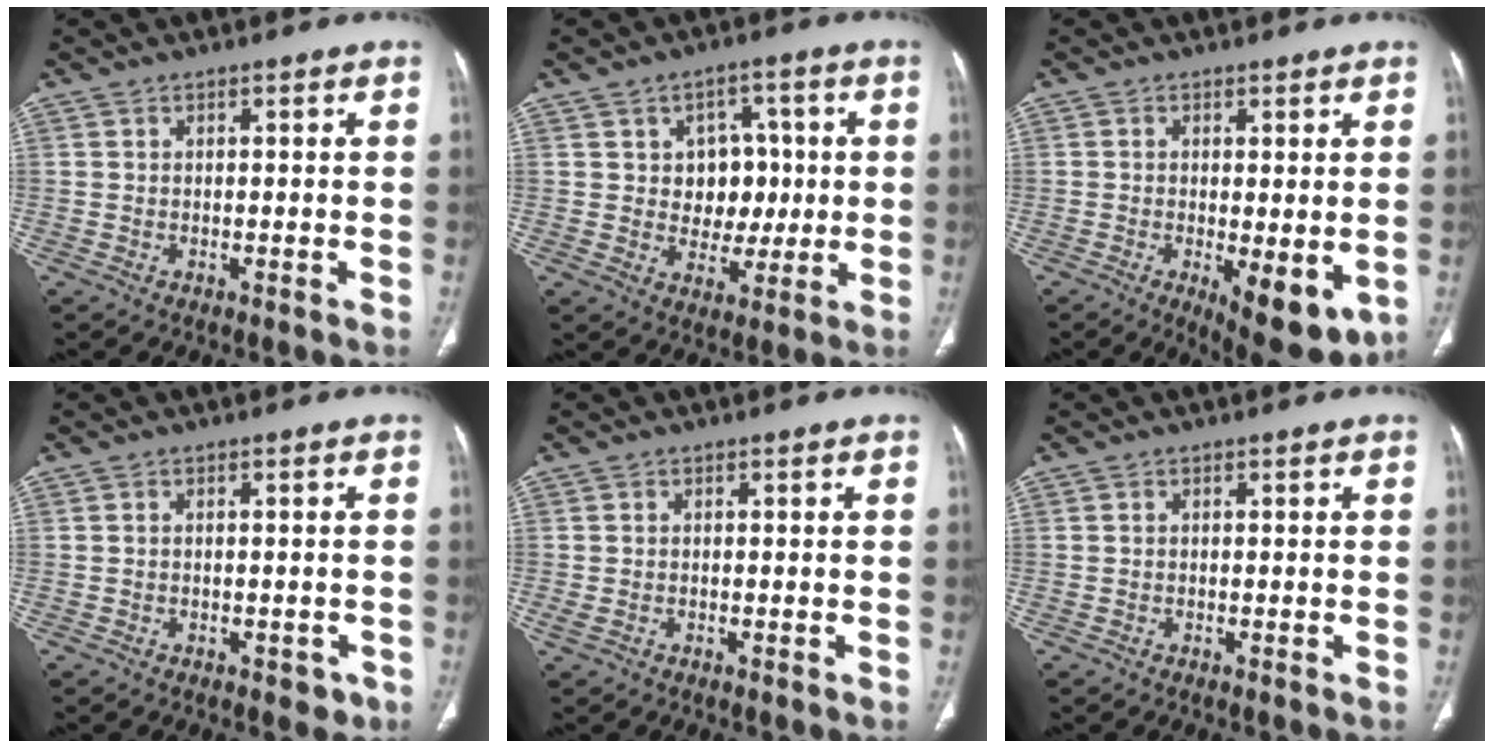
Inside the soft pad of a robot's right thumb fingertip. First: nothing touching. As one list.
[{"total": 8.9, "force": [1.3, 7.1, 5.3], "torque": [-0.023, -0.001, 0.023]}, {"total": 9.6, "force": [-2.2, 3.5, 8.6], "torque": [-0.119, -0.023, -0.024]}, {"total": 2.5, "force": [-1.1, 1.6, 1.6], "torque": [-0.005, 0.004, -0.010]}, {"total": 1.5, "force": [-0.3, 0.7, 1.2], "torque": [-0.034, 0.000, -0.005]}, {"total": 0.0}]